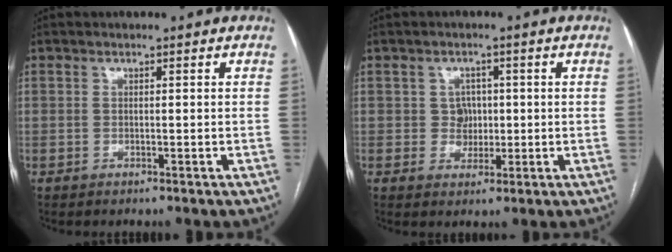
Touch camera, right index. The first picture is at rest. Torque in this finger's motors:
{"motor_torque": [0.16, 0.12, -0.01, 0.02]}